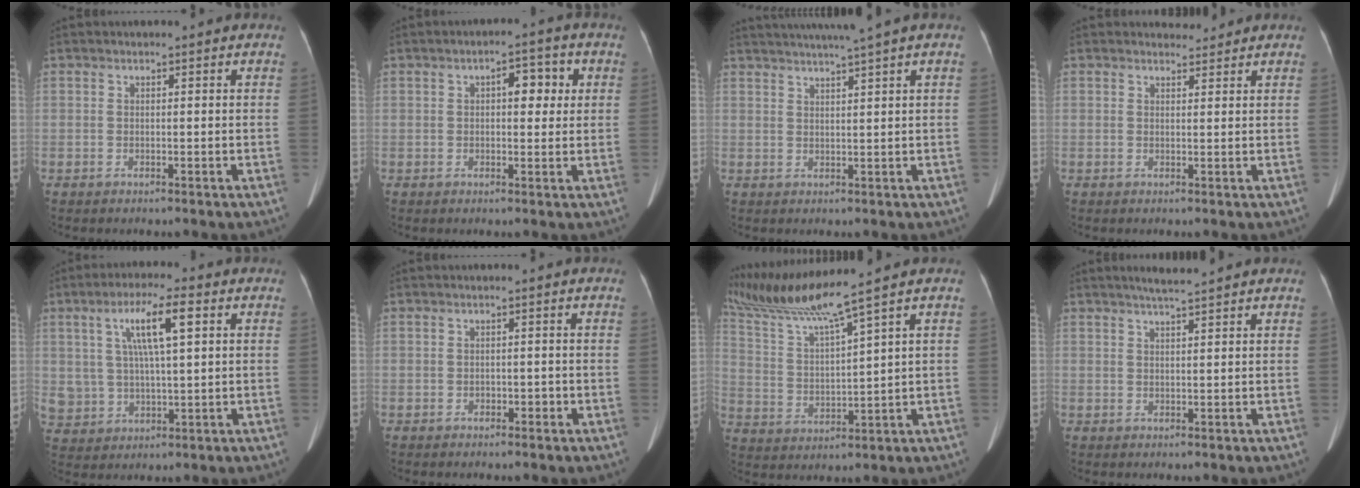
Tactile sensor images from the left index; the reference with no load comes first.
{"total": 4.5, "force": [1.2, 2.2, 3.8], "torque": [-0.050, 0.020, 0.014]}
{"total": 7.8, "force": [6.3, -1.6, 4.3], "torque": [-0.063, 0.016, 0.087]}
{"total": 1.9, "force": [1.8, 0.5, -0.2], "torque": [-0.002, -0.001, 0.027]}
{"total": 10.9, "force": [3.9, 3.3, 9.6], "torque": [-0.189, 0.019, 0.074]}
{"total": 1.0, "force": [-0.6, 0.7, 0.5], "torque": [-0.008, 0.004, -0.009]}
{"total": 10.6, "force": [8.7, -2.9, 5.2], "torque": [-0.109, -0.003, 0.175]}
{"total": 3.5, "force": [3.0, -0.6, 1.6], "torque": [-0.028, 0.011, 0.051]}